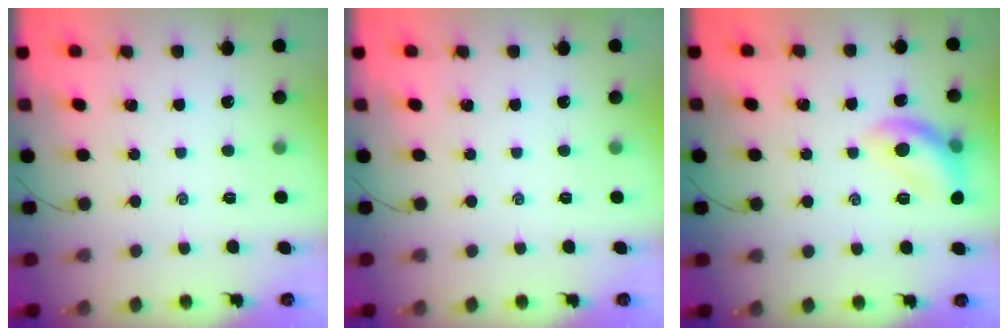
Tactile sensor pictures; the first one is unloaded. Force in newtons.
{"total": 0.0}
{"total": 12.5, "press": 12.3, "slide": 2.3}